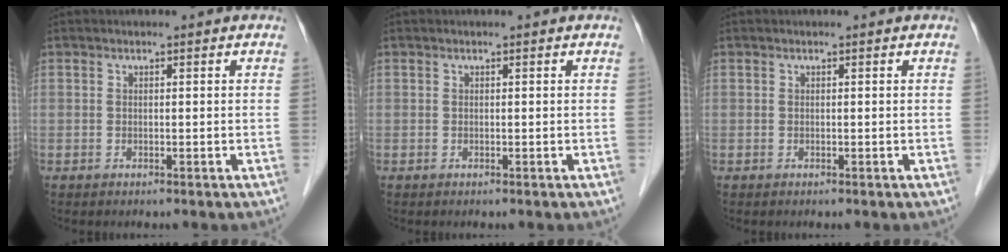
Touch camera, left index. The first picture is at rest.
{"total": 0.0}
{"total": 0.0}